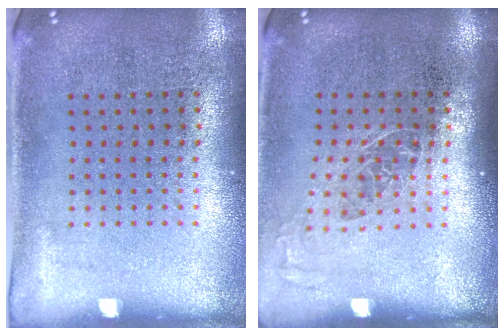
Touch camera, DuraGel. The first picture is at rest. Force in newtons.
{"total": 1.1, "press": 1.0, "slide": 0.5}